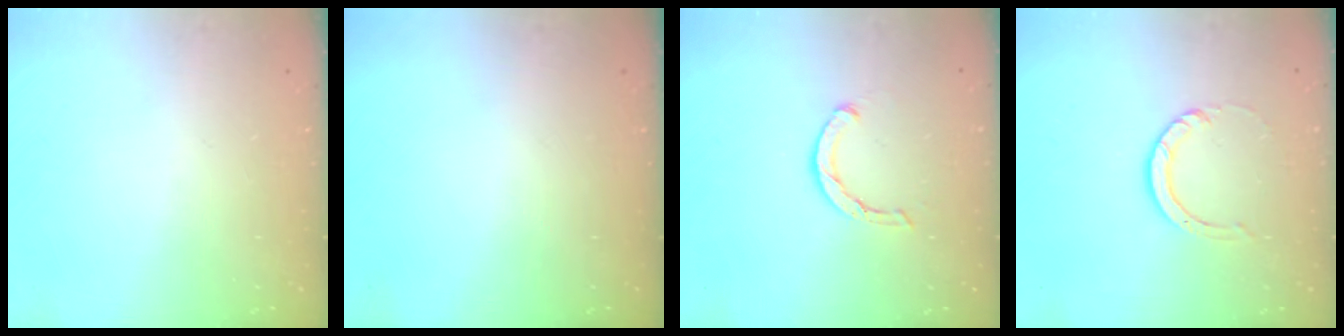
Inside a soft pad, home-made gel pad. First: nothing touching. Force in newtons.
{"total": 0.0}
{"total": 3.3, "press": 3.3, "slide": 0.3}
{"total": 3.2, "press": 3.2, "slide": 0.3}